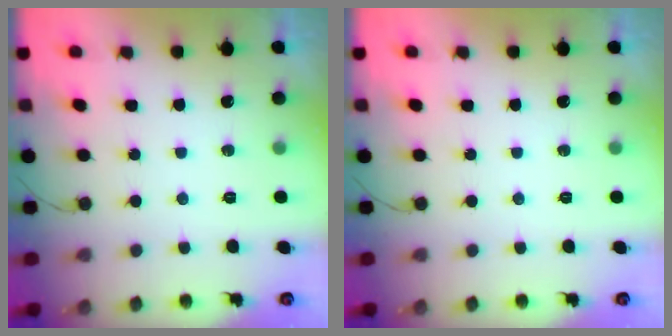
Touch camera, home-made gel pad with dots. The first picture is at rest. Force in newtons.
{"total": 0.0}